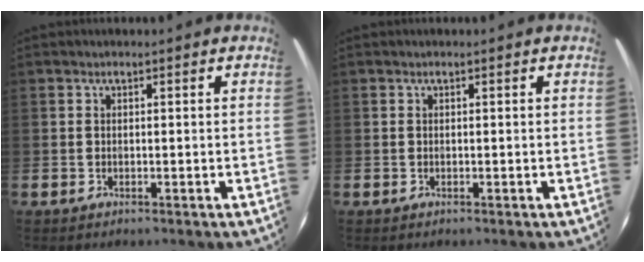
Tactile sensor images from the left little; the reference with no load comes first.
{"total": 0.0}